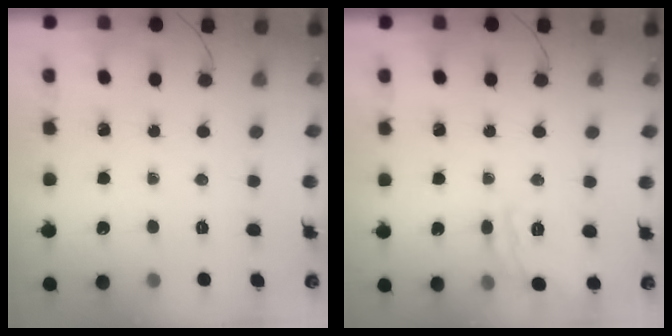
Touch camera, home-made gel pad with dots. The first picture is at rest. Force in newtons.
{"total": 7.3, "press": 7.3, "slide": 0.9}